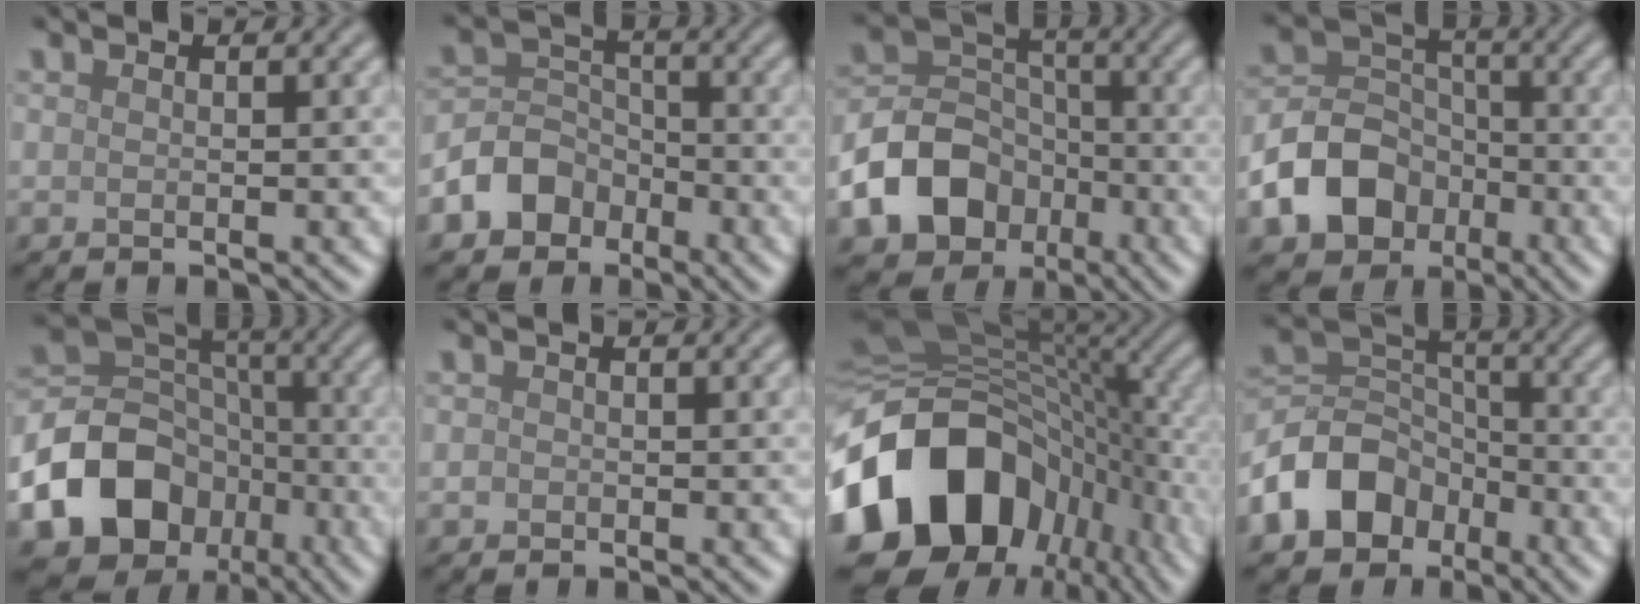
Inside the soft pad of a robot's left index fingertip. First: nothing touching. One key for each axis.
{"total": 4.9, "fx": -2.8, "fy": 3.8, "fz": 1.5, "tx": -0.017, "ty": 0.007, "tz": -0.063}
{"total": 9.9, "fx": -4.5, "fy": 7.6, "fz": 4.4, "tx": -0.079, "ty": -0.006, "tz": -0.102}
{"total": 7.9, "fx": -3.6, "fy": 6.0, "fz": 3.7, "tx": -0.063, "ty": -0.001, "tz": -0.078}
{"total": 12.8, "fx": -5.7, "fy": 10.1, "fz": 5.5, "tx": -0.125, "ty": -0.005, "tz": -0.102}
{"total": 0.6, "fx": -0.3, "fy": 0.5, "fz": 0.1, "tx": 0.001, "ty": -0.004, "tz": -0.006}
{"total": 18.6, "fx": -6.5, "fy": 13.4, "fz": 11.2, "tx": -0.251, "ty": -0.032, "tz": -0.106}
{"total": 7.9, "fx": -4.2, "fy": 5.8, "fz": 3.4, "tx": -0.059, "ty": 0.004, "tz": -0.091}